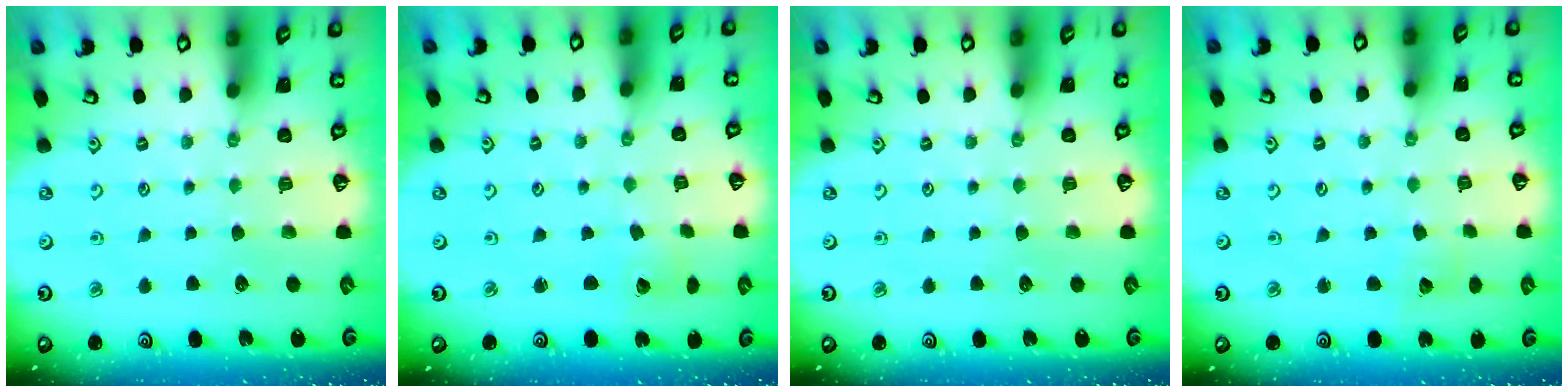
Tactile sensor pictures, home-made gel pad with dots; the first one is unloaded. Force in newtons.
{"total": 2.0, "press": 2.0, "slide": 0.1}
{"total": 0.0}
{"total": 4.5, "press": 4.5, "slide": 0.4}